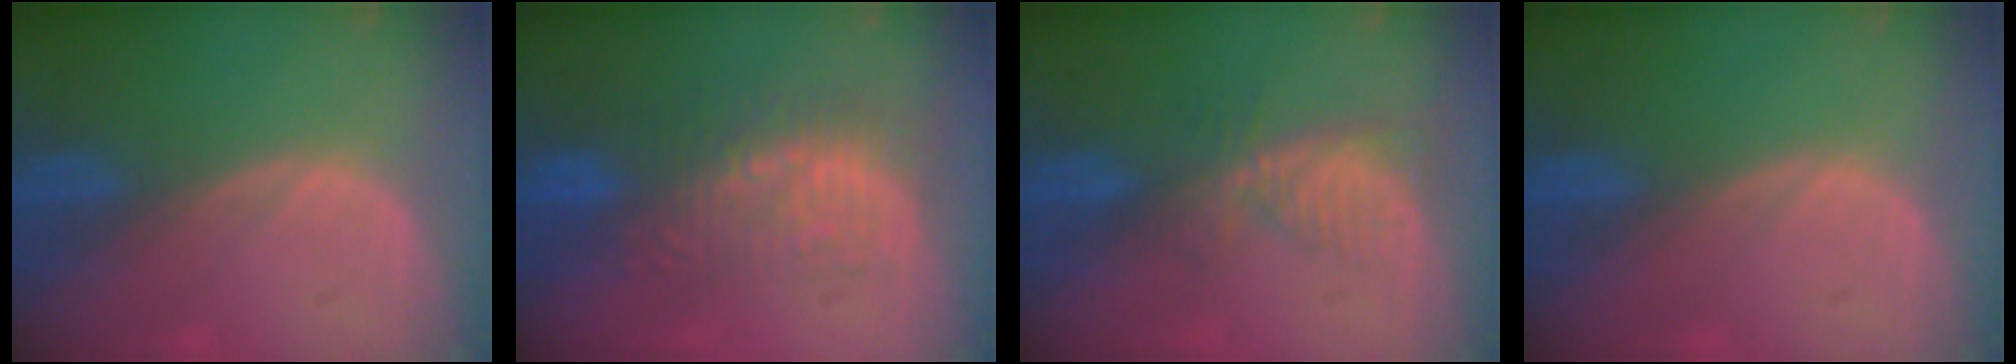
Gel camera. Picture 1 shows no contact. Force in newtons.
{"total": 8.8, "press": 8.4, "slide": 2.5}
{"total": 5.6, "press": 5.1, "slide": 2.4}
{"total": 0.0}